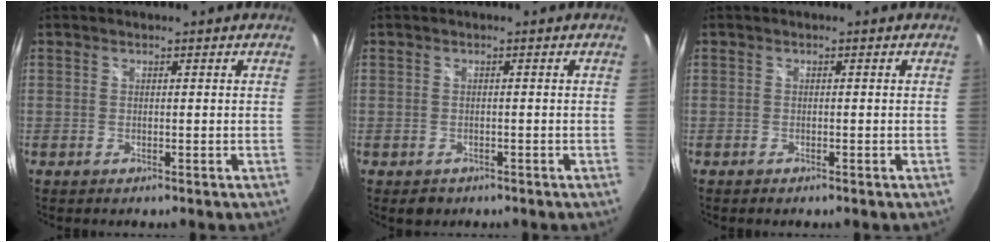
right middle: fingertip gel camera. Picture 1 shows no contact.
{"total": 2.1, "force": [-1.2, 1.6, 0.7], "torque": [-0.016, -0.004, -0.014]}
{"total": 0.8, "force": [-0.6, 0.3, 0.3], "torque": [-0.008, -0.003, -0.013]}